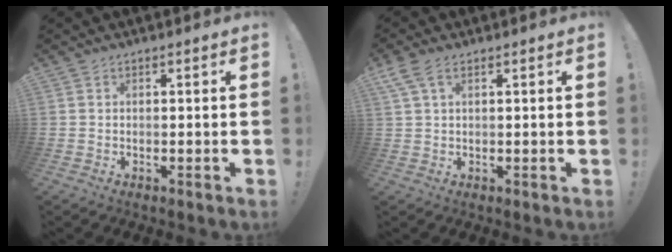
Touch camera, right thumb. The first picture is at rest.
{"total": 4.5, "force": [2.1, 2.0, 3.4], "torque": [-0.072, 0.003, 0.044]}